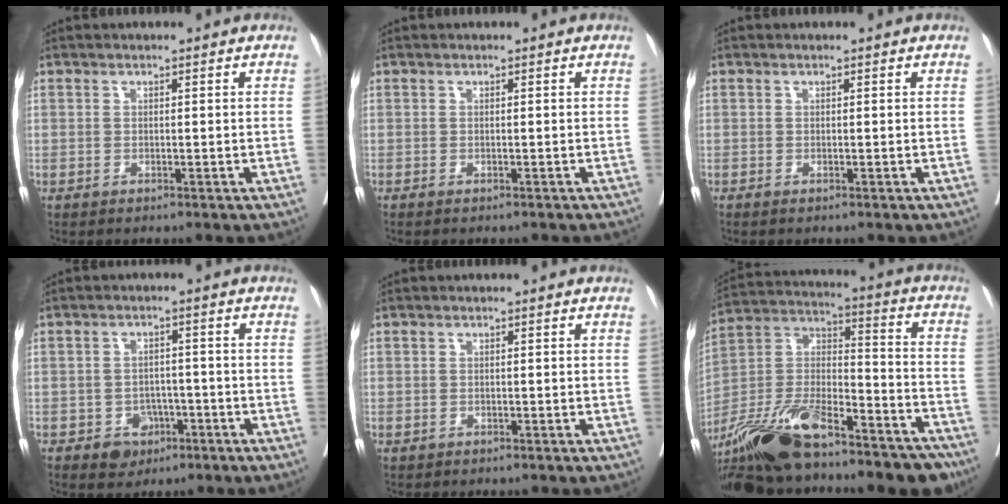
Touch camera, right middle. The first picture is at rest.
{"total": 0.6, "force": [-0.6, 0.1, 0.2], "torque": [-0.001, -0.001, -0.012]}
{"total": 0.0}
{"total": 4.3, "force": [-2.1, 3.4, 1.4], "torque": [-0.011, 0.009, -0.024]}
{"total": 0.6, "force": [-0.2, 0.5, 0.2], "torque": [-0.002, 0.002, 0.000]}
{"total": 26.5, "force": [-19.5, 8.8, 15.7], "torque": [-0.272, 0.005, -0.326]}